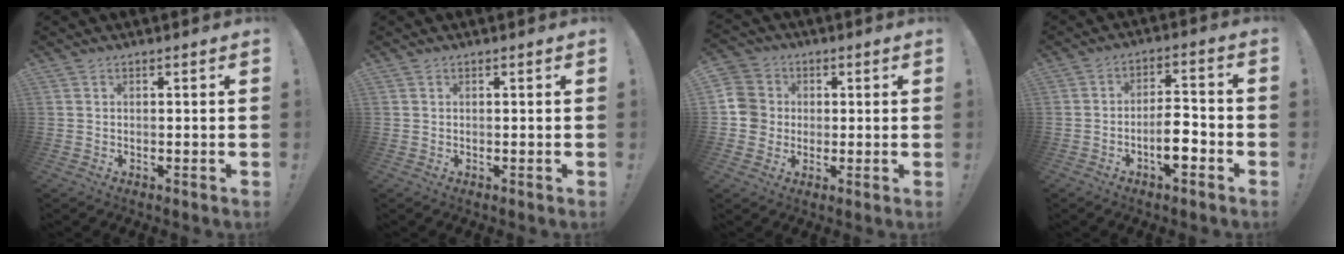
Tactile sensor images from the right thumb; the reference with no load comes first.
{"total": 0.0}
{"total": 8.6, "force": [0.2, 8.2, 2.4], "torque": [-0.045, 0.009, 0.004]}
{"total": 8.4, "force": [-3.3, 3.0, 7.1], "torque": [-0.115, 0.012, -0.057]}